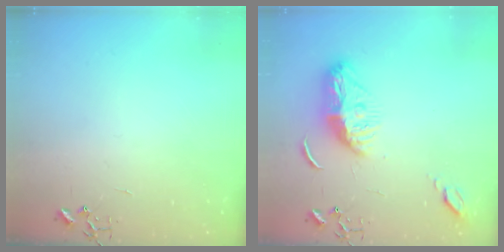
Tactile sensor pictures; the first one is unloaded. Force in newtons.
{"total": 11.3, "press": 11.3, "slide": 0.3}